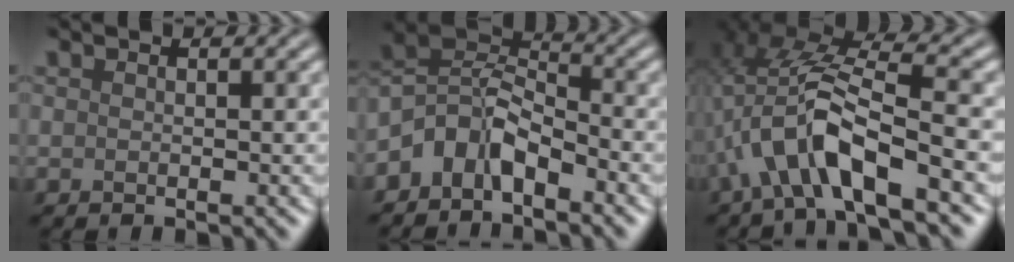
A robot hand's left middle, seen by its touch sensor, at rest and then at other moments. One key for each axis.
{"total": 4.7, "fx": -3.2, "fy": 2.3, "fz": 2.5, "tx": -0.041, "ty": 0.008, "tz": -0.075}
{"total": 7.1, "fx": -2.9, "fy": 2.2, "fz": 6.2, "tx": -0.122, "ty": 0.011, "tz": -0.052}